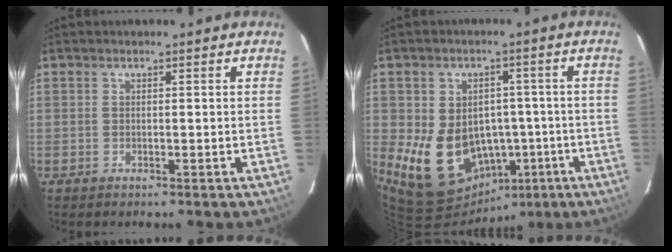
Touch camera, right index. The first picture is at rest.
{"total": 14.4, "force": [-3.7, 11.6, 7.8], "torque": [-0.170, 0.012, -0.030]}